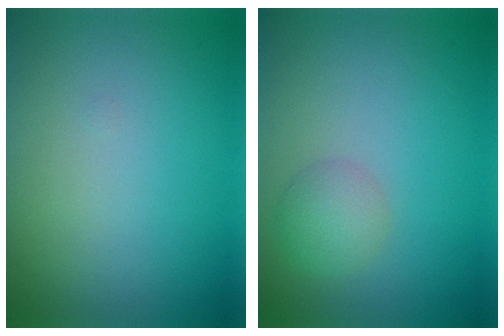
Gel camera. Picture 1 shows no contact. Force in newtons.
{"total": 2.3, "press": 2.3, "slide": 0.1}